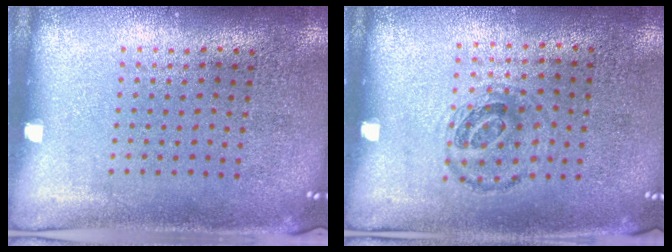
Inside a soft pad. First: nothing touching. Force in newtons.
{"total": 0.9, "press": 0.8, "slide": 0.4}